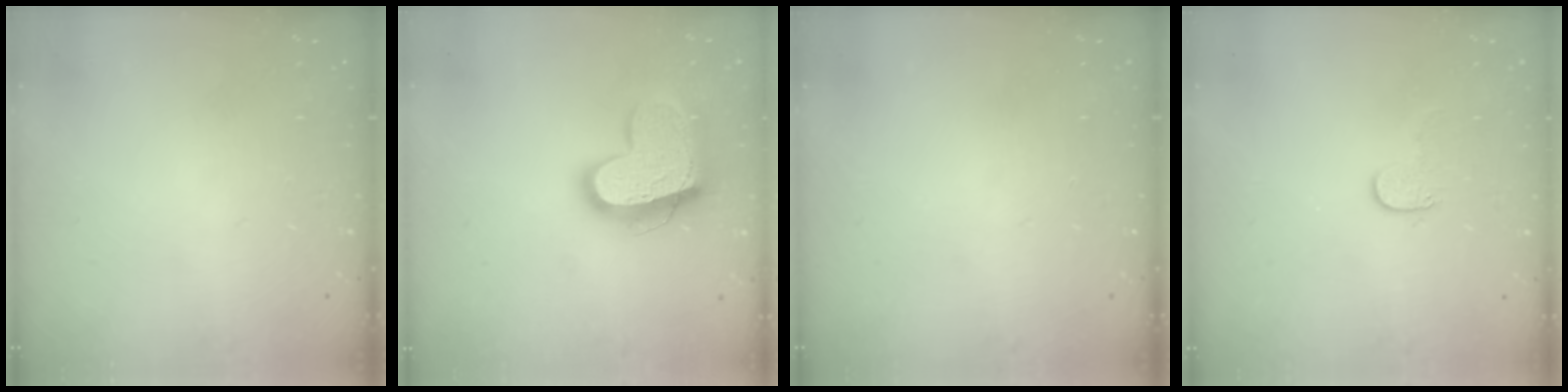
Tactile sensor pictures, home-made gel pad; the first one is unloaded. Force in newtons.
{"total": 16.6, "press": 16.5, "slide": 1.4}
{"total": 0.0}
{"total": 4.1, "press": 4.1, "slide": 0.4}